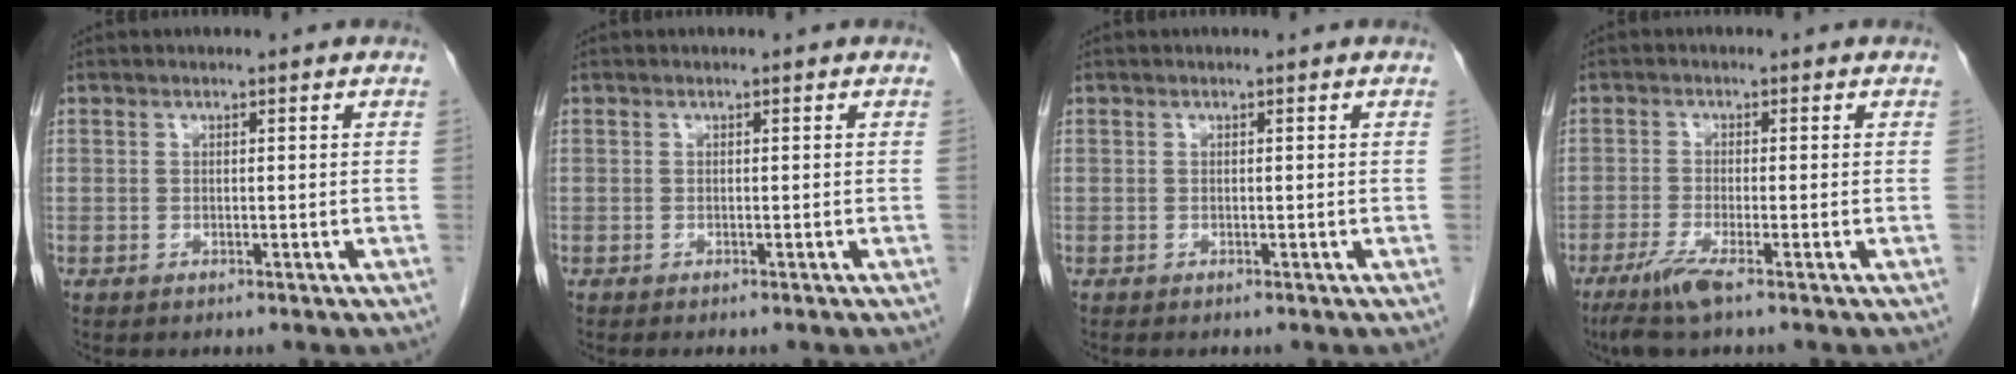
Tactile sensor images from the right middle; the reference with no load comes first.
{"total": 1.0, "force": [-0.9, 0.1, 0.5], "torque": [-0.007, -0.002, -0.010]}
{"total": 0.0}
{"total": 3.6, "force": [-2.4, -0.1, 2.8], "torque": [-0.061, -0.012, -0.050]}